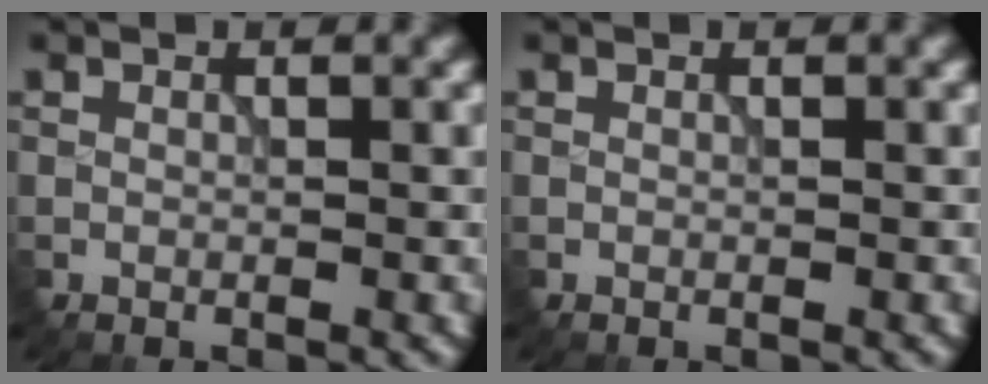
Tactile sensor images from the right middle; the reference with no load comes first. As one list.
[{"total": 0.0}]